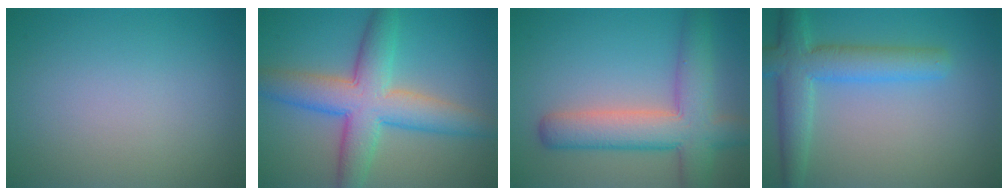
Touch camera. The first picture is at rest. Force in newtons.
{"total": 8.0, "press": 8.0, "slide": 0.3}
{"total": 7.3, "press": 7.3, "slide": 0.4}
{"total": 5.4, "press": 5.4, "slide": 0.2}